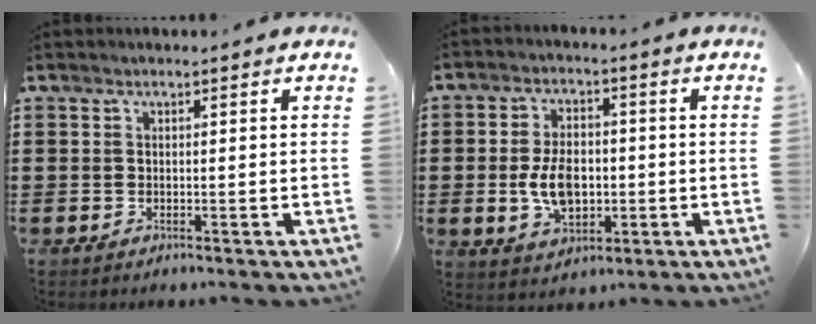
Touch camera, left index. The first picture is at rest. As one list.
[{"total": 7.8, "force": [-0.8, 4.7, 6.1], "torque": [-0.123, 0.004, -0.018]}]